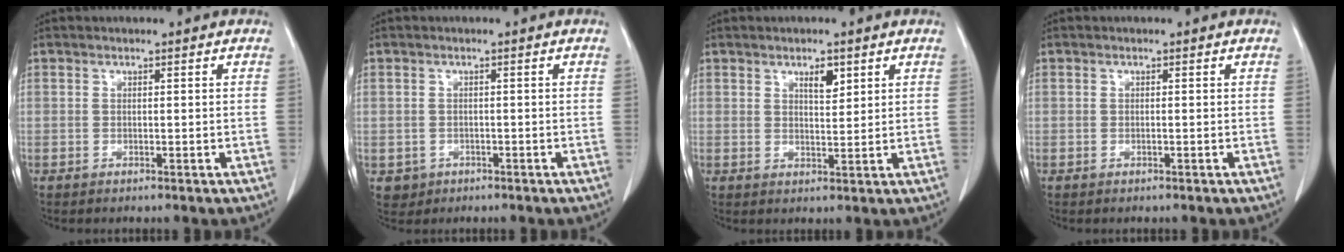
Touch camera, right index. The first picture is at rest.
{"total": 2.4, "force": [-0.8, 2.3, 0.2], "torque": [0.000, 0.007, -0.006]}
{"total": 3.0, "force": [1.7, 1.0, 2.2], "torque": [-0.037, -0.003, 0.030]}
{"total": 0.0}